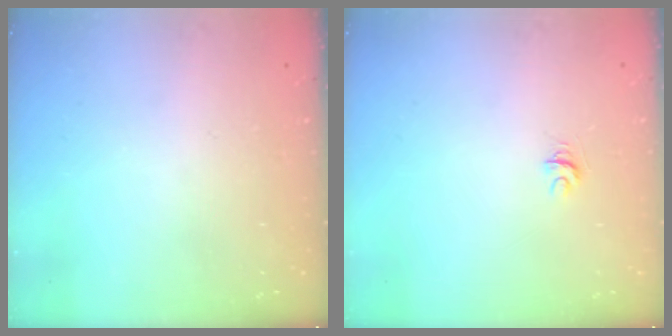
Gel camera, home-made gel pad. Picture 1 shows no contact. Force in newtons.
{"total": 4.0, "press": 4.0, "slide": 0.4}